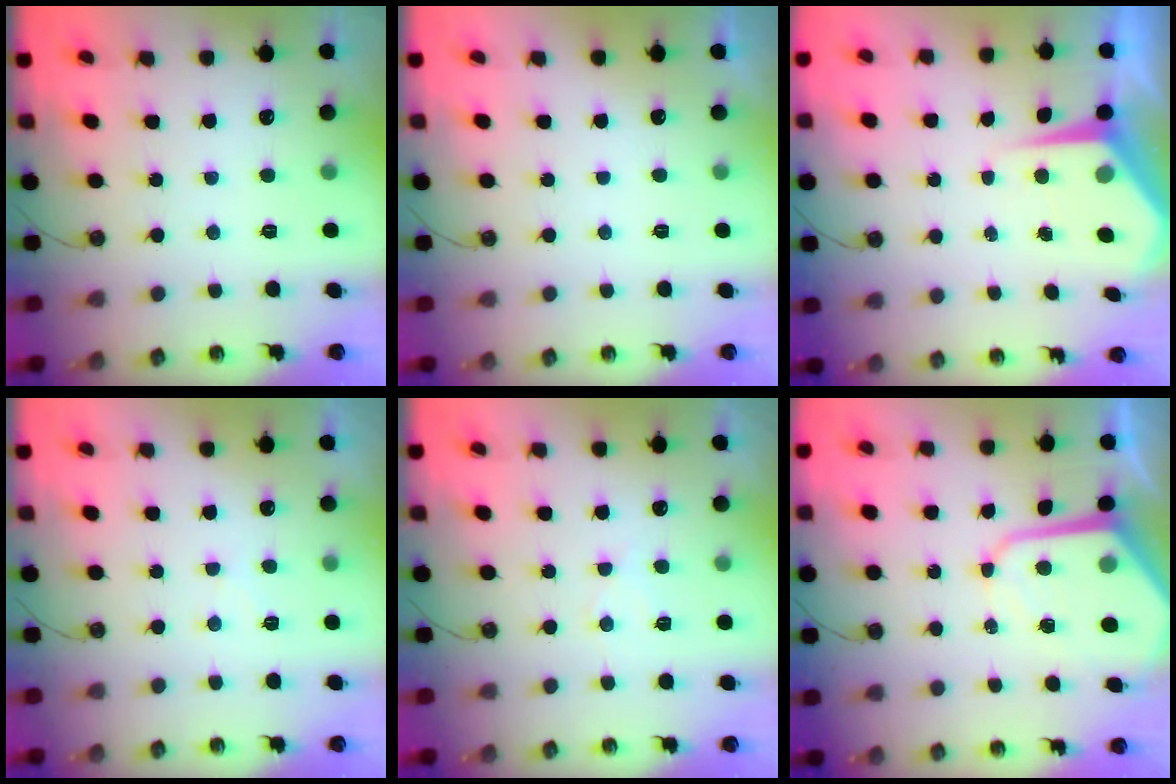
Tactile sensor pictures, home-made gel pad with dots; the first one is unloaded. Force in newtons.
{"total": 0.0}
{"total": 5.3, "press": 5.3, "slide": 0.1}
{"total": 4.7, "press": 4.7, "slide": 0.6}
{"total": 6.8, "press": 6.7, "slide": 0.6}
{"total": 10.4, "press": 10.4, "slide": 0.8}